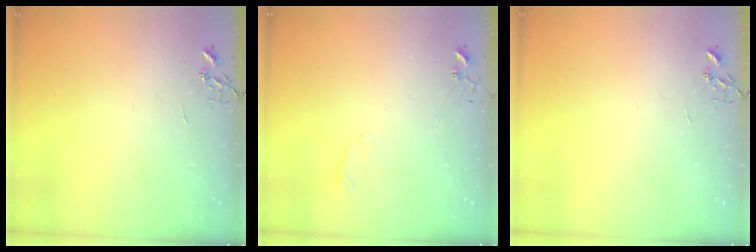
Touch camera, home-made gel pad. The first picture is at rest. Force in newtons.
{"total": 4.4, "press": 4.4, "slide": 0.5}
{"total": 0.0}